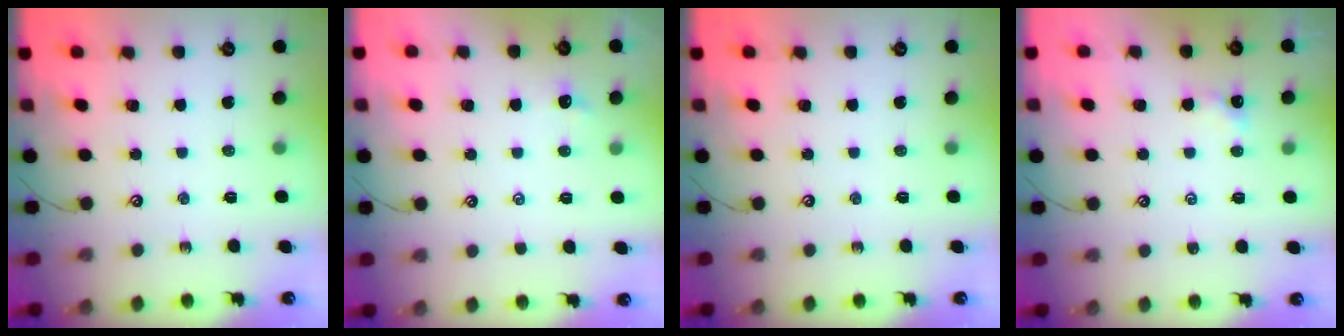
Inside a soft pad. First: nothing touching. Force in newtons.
{"total": 2.3, "press": 2.2, "slide": 0.3}
{"total": 0.0}
{"total": 0.5, "press": 0.4, "slide": 0.3}